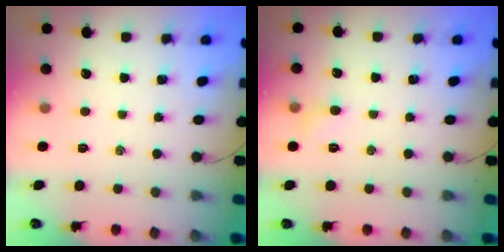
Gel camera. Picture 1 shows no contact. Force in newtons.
{"total": 3.5, "press": 3.3, "slide": 1.2}